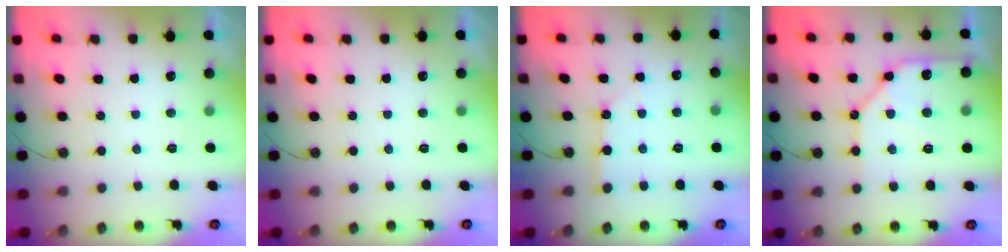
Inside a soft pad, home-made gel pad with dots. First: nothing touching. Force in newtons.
{"total": 0.0}
{"total": 2.1, "press": 2.1, "slide": 0.3}
{"total": 12.2, "press": 12.1, "slide": 1.7}